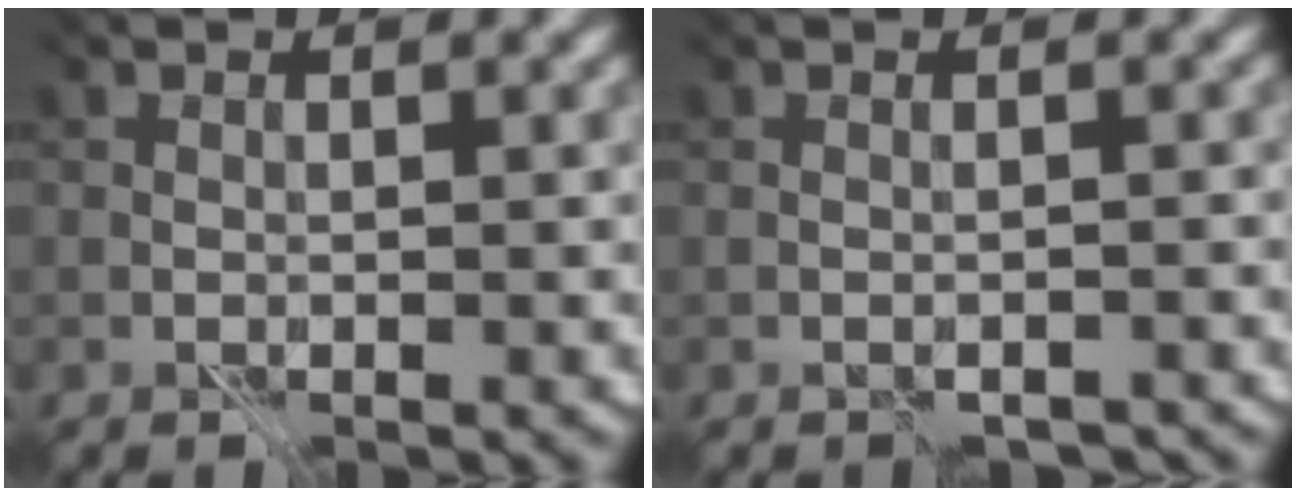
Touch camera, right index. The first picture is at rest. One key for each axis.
{"total": 0.9, "fx": -0.8, "fy": -0.1, "fz": -0.5, "tx": 0.018, "ty": 0.000, "tz": -0.011}